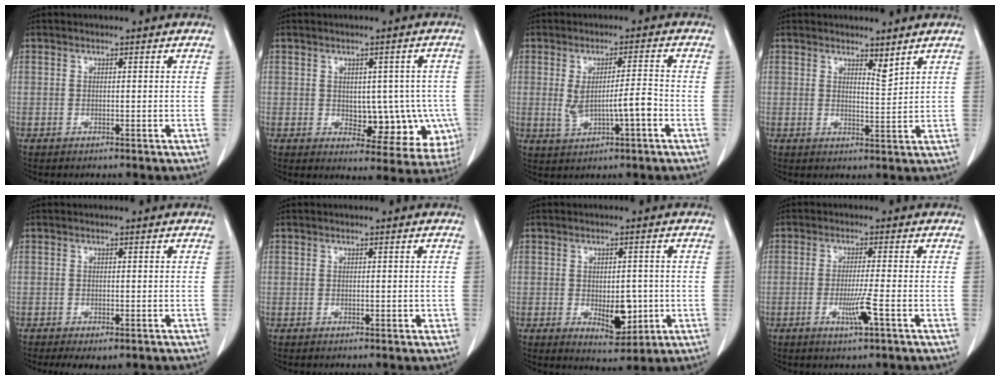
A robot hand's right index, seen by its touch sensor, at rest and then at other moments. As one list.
[{"total": 10.4, "force": [-1.8, 6.1, 8.2], "torque": [-0.076, 0.013, -0.006]}, {"total": 6.0, "force": [-1.0, 1.0, 5.8], "torque": [-0.109, 0.007, -0.008]}, {"total": 2.4, "force": [2.0, 0.4, 1.2], "torque": [-0.025, -0.013, 0.039]}, {"total": 3.7, "force": [-2.6, 1.4, 2.3], "torque": [-0.030, -0.008, -0.031]}, {"total": 0.9, "force": [-0.2, 0.5, 0.8], "torque": [-0.009, 0.001, 0.000]}, {"total": 6.1, "force": [-1.3, 3.0, 5.1], "torque": [-0.070, -0.006, -0.007]}, {"total": 4.6, "force": [-1.7, -0.4, 4.2], "torque": [-0.080, -0.011, -0.032]}]